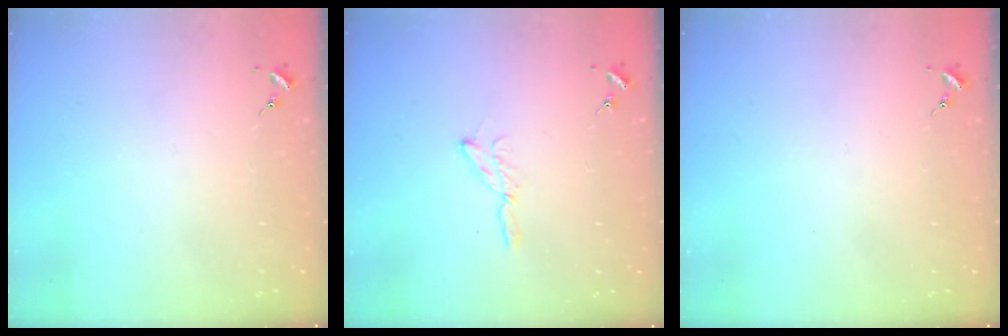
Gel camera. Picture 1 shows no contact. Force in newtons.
{"total": 6.0, "press": 5.9, "slide": 0.8}
{"total": 0.0}